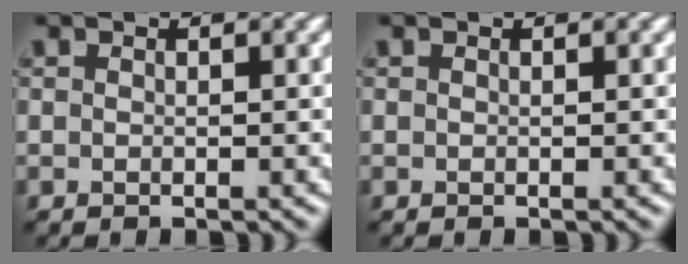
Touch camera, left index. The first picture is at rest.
{"total": 0.0}